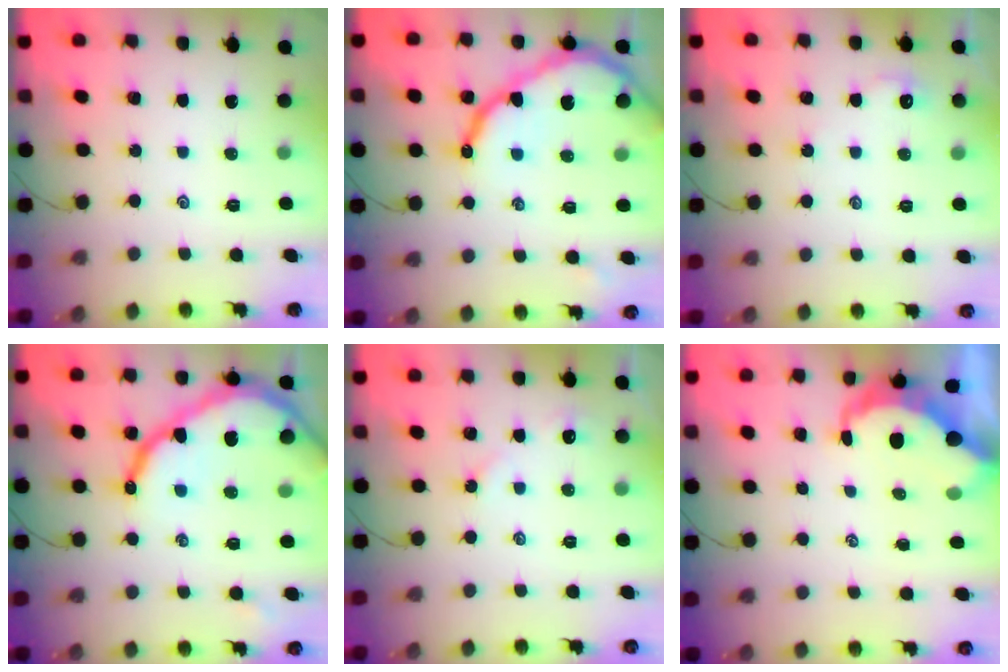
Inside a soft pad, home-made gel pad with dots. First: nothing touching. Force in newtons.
{"total": 15.2, "press": 15.1, "slide": 1.6}
{"total": 1.8, "press": 1.8, "slide": 0.3}
{"total": 18.5, "press": 18.4, "slide": 1.9}
{"total": 4.2, "press": 4.2, "slide": 0.7}
{"total": 7.3, "press": 7.2, "slide": 0.9}